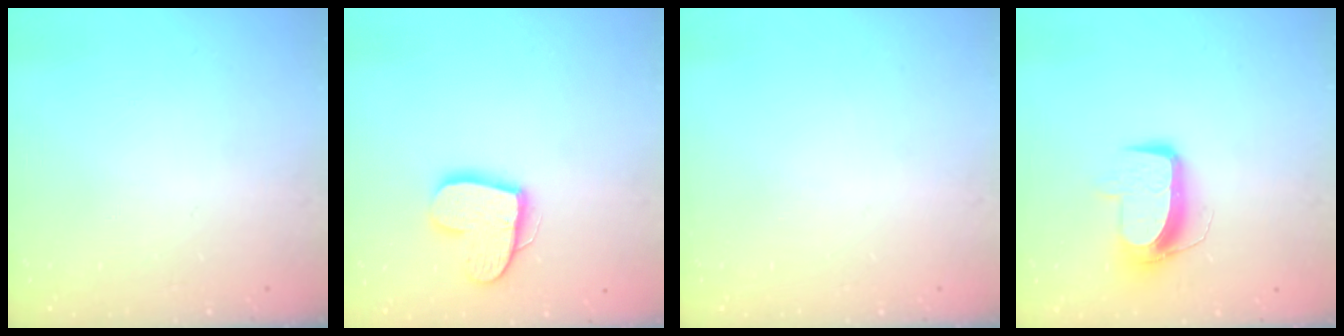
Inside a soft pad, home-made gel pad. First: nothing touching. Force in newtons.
{"total": 13.7, "press": 13.6, "slide": 1.1}
{"total": 0.0}
{"total": 10.3, "press": 10.3, "slide": 0.8}